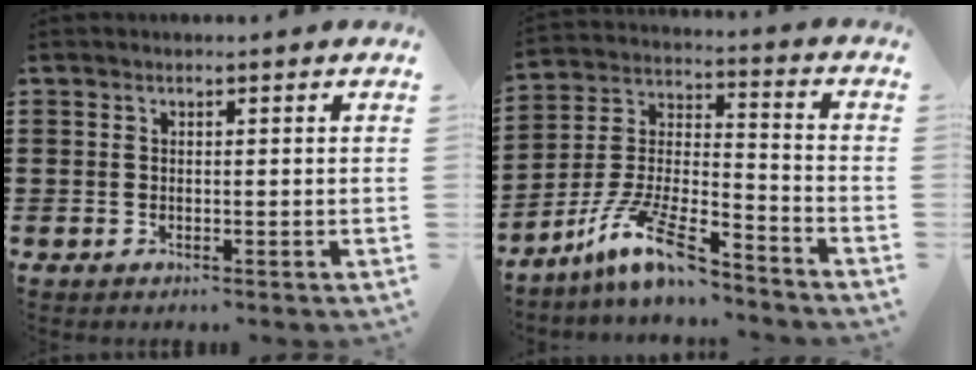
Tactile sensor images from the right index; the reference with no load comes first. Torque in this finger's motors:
{"motor_torque": [0.53, 0.80, 0.75, 0.21]}